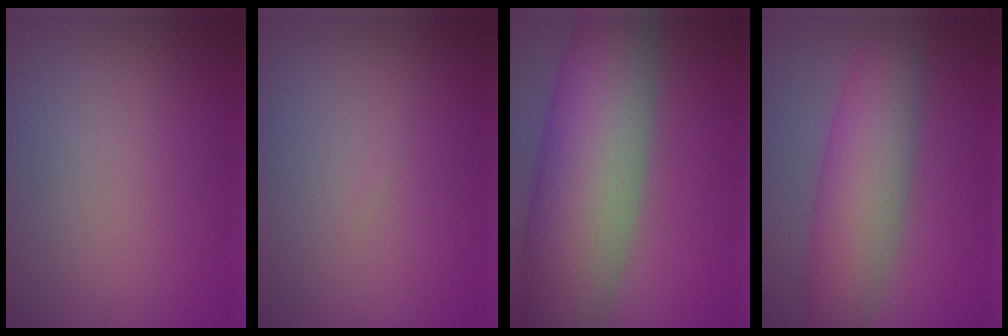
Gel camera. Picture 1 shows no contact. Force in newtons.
{"total": 0.0}
{"total": 13.3, "press": 13.3, "slide": 0.7}
{"total": 7.3, "press": 7.3, "slide": 0.4}